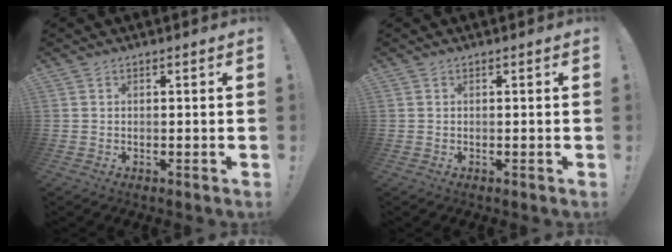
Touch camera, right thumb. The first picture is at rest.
{"total": 0.0}